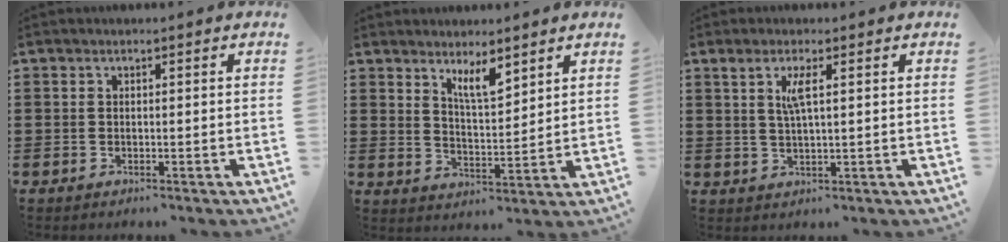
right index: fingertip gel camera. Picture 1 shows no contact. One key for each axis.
{"total": 5.2, "fx": 4.1, "fy": 1.3, "fz": 2.9, "tx": -0.058, "ty": -0.010, "tz": 0.072}
{"total": 3.4, "fx": 1.2, "fy": 0.3, "fz": 3.1, "tx": -0.065, "ty": 0.001, "tz": 0.019}